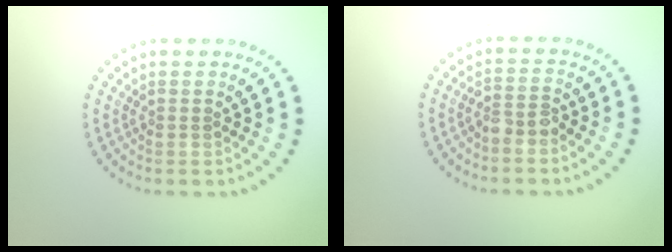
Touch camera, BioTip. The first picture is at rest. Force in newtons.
{"total": 1.9, "press": 1.5, "slide": 1.1}